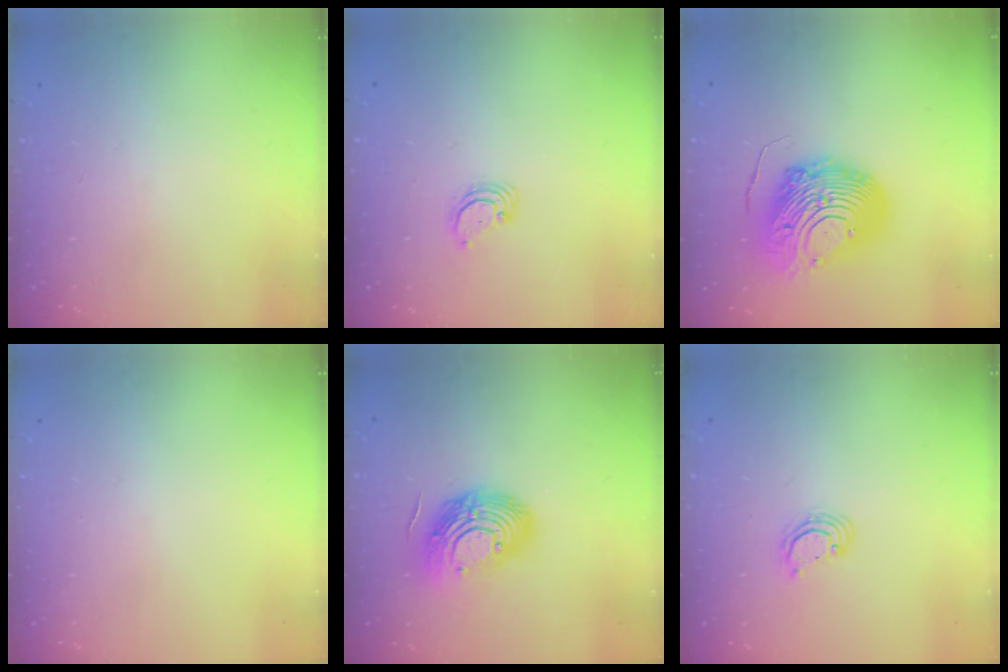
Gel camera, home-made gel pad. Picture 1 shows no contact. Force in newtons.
{"total": 2.9, "press": 2.9, "slide": 0.3}
{"total": 16.1, "press": 16.0, "slide": 1.8}
{"total": 0.0}
{"total": 14.7, "press": 14.6, "slide": 1.2}
{"total": 2.8, "press": 2.8, "slide": 0.2}